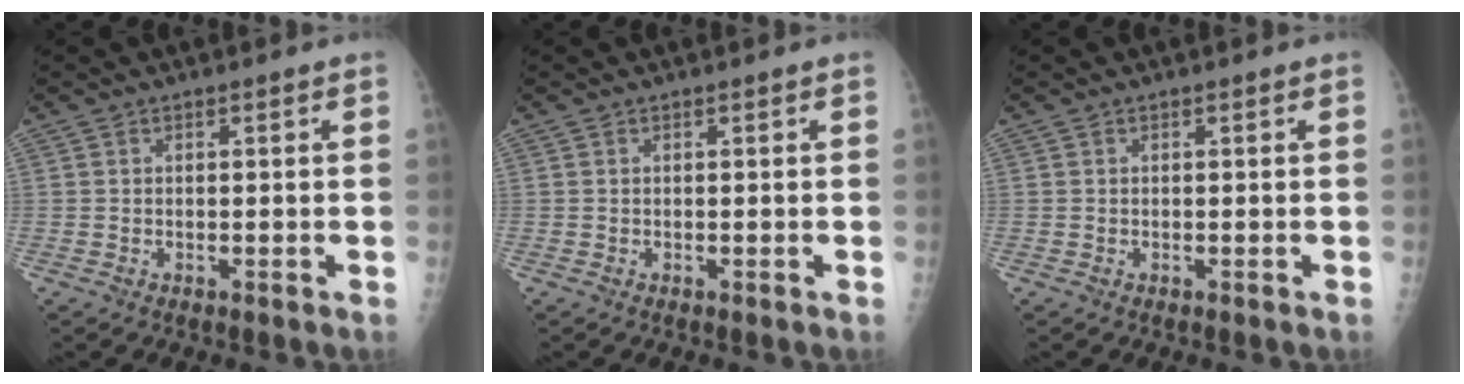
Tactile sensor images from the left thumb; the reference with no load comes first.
{"total": 0.0}
{"total": 0.0}